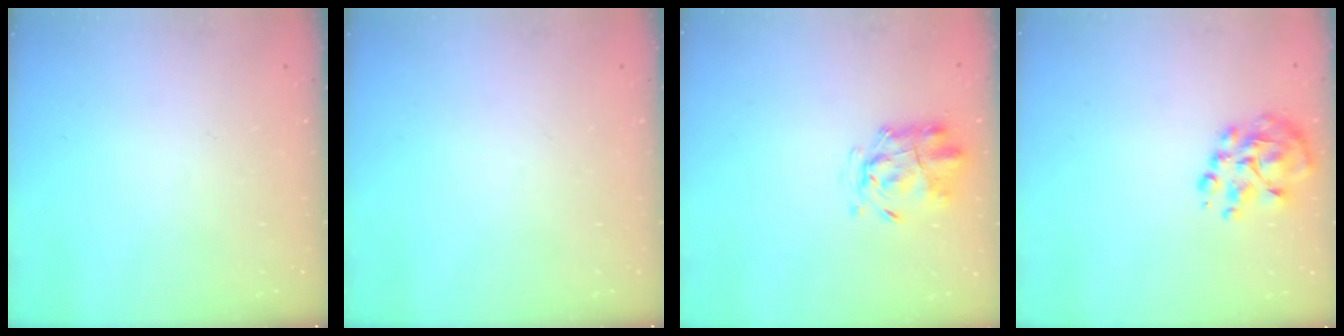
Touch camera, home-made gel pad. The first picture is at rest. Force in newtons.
{"total": 0.0}
{"total": 3.1, "press": 2.8, "slide": 1.5}
{"total": 9.3, "press": 8.9, "slide": 2.8}